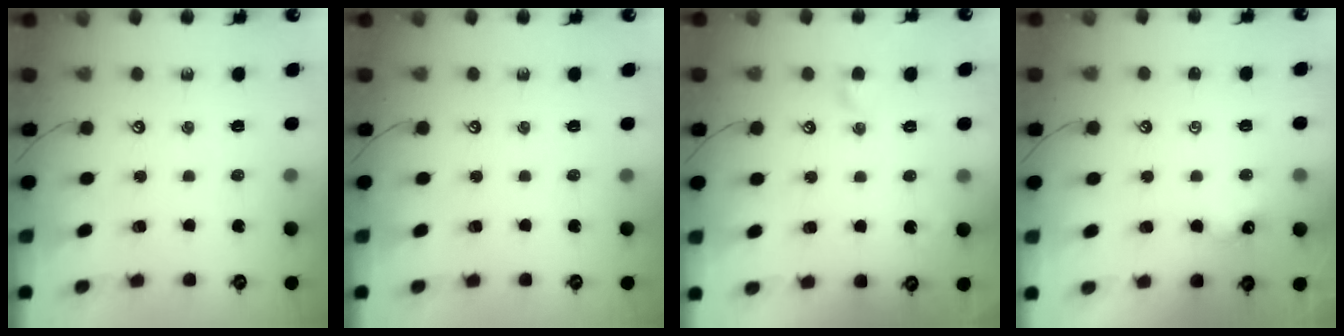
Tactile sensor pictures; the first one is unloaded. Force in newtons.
{"total": 0.0}
{"total": 3.7, "press": 3.7, "slide": 0.7}
{"total": 1.8, "press": 1.7, "slide": 0.5}